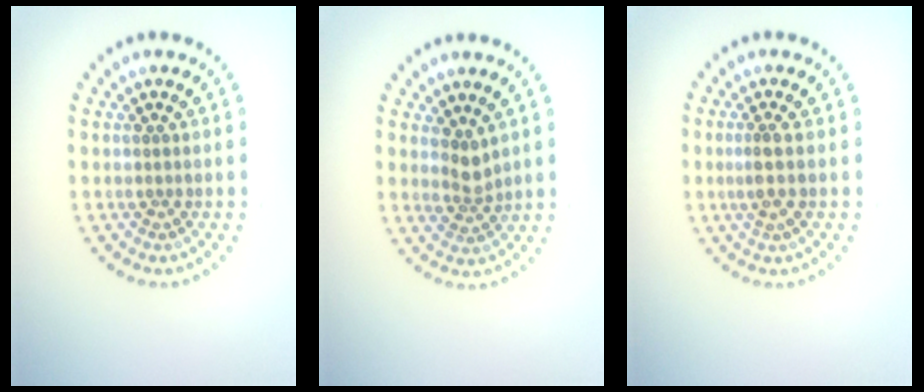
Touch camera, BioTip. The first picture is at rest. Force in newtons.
{"total": 1.9, "press": 1.4, "slide": 1.2}
{"total": 1.8, "press": 1.4, "slide": 1.2}